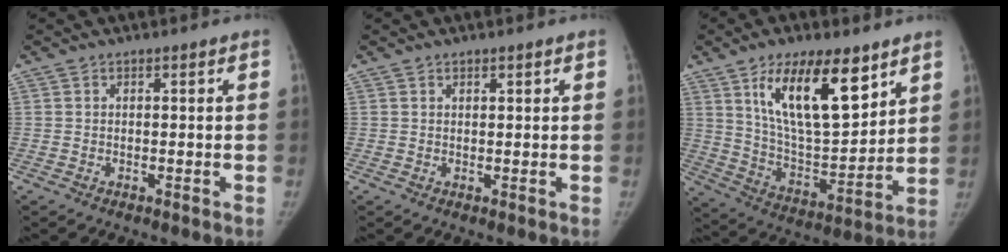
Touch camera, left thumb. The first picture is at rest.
{"total": 0.8, "force": [0.6, 0.4, 0.5], "torque": [-0.002, -0.003, 0.010]}
{"total": 19.2, "force": [10.1, 7.6, 14.4], "torque": [-0.201, -0.051, 0.187]}